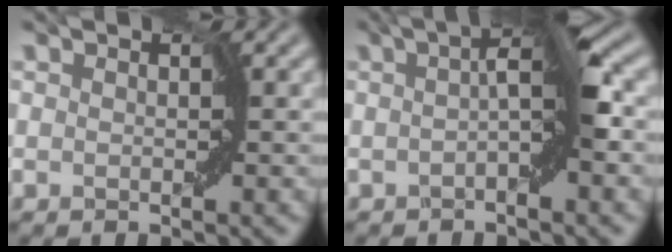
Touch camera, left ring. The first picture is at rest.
{"total": 4.1, "force": [-0.1, 0.3, 4.1], "torque": [-0.069, 0.013, -0.014]}